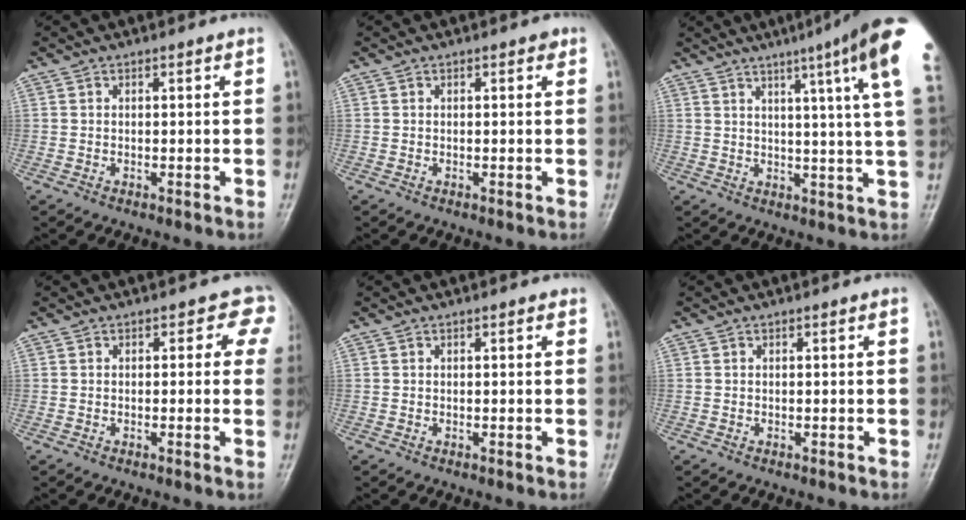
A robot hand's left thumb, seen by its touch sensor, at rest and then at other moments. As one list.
[{"total": 0.8, "force": [0.3, 0.4, 0.5], "torque": [0.000, 0.001, 0.000]}, {"total": 17.0, "force": [9.5, 0.0, 14.2], "torque": [-0.179, -0.037, 0.101]}, {"total": 3.5, "force": [1.3, 2.6, 2.0], "torque": [0.025, 0.002, -0.006]}, {"total": 0.0}, {"total": 0.0}]